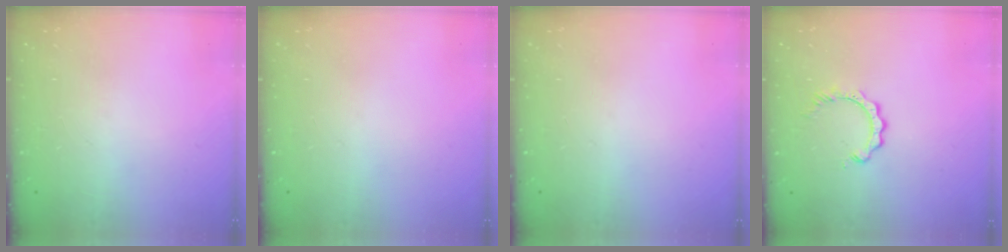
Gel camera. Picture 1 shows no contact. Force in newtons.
{"total": 0.0}
{"total": 0.0}
{"total": 3.0, "press": 2.9, "slide": 0.3}